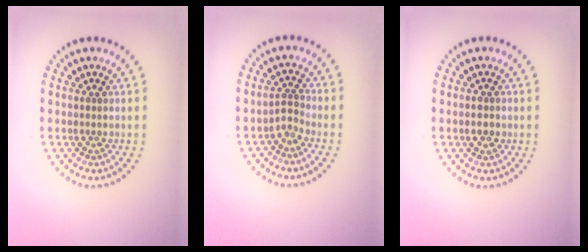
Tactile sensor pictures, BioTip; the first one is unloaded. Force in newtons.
{"total": 1.6, "press": 1.0, "slide": 1.2}
{"total": 1.3, "press": 1.2, "slide": 0.2}